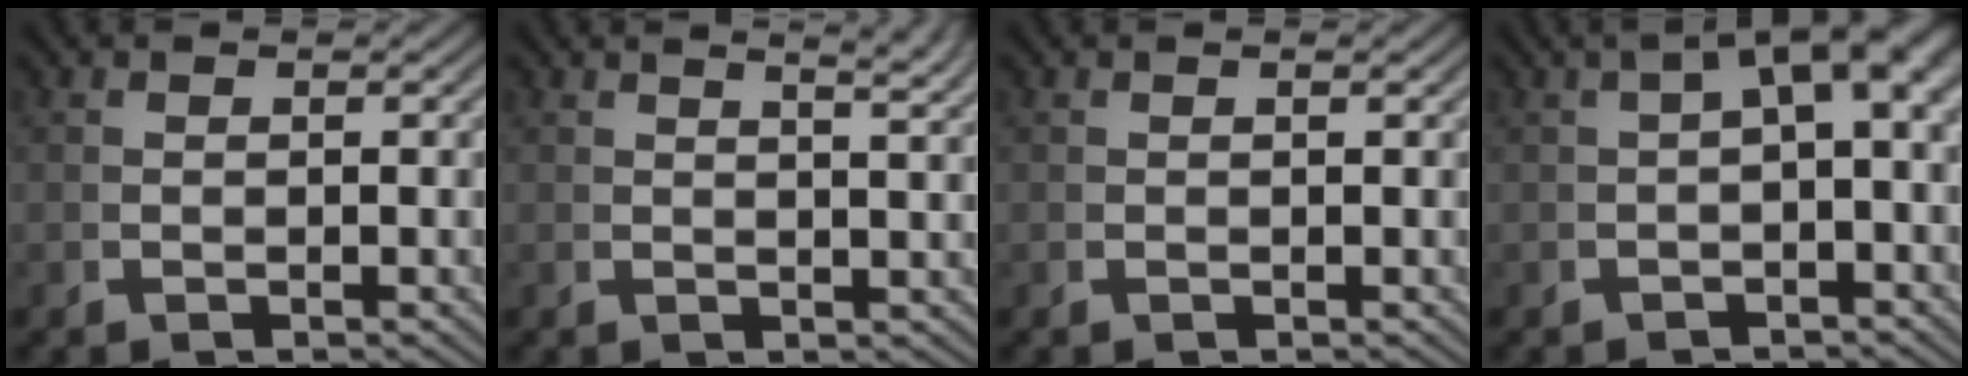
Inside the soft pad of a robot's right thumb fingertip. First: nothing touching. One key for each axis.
{"total": 3.8, "fx": 2.5, "fy": 1.0, "fz": 2.6, "tx": -0.030, "ty": 0.010, "tz": 0.036}
{"total": 0.0}
{"total": 5.6, "fx": 1.0, "fy": 2.5, "fz": 4.9, "tx": -0.066, "ty": 0.012, "tz": 0.012}